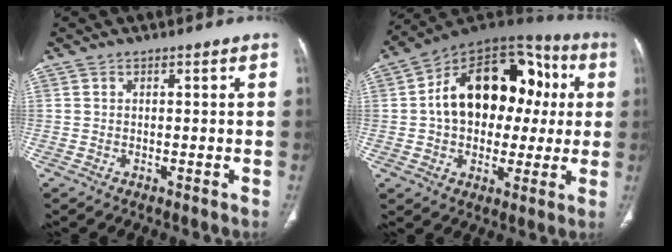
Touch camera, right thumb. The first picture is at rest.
{"total": 23.4, "force": [2.7, 15.8, 17.1], "torque": [-0.226, 0.039, 0.038]}